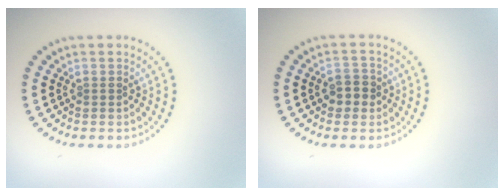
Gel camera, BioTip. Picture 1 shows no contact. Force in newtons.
{"total": 2.1, "press": 2.0, "slide": 0.4}